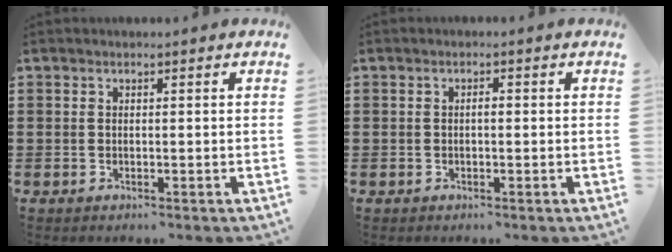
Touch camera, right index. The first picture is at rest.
{"total": 0.9, "force": [-0.1, 0.3, 0.8], "torque": [-0.016, -0.002, -0.002]}